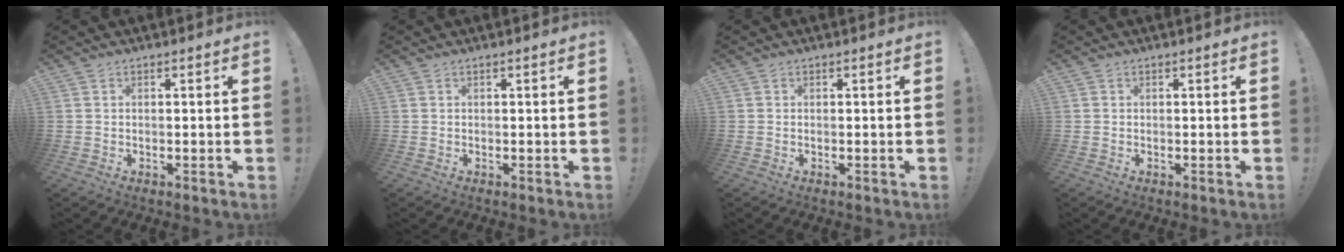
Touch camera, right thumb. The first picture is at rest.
{"total": 0.0}
{"total": 0.0}
{"total": 0.0}